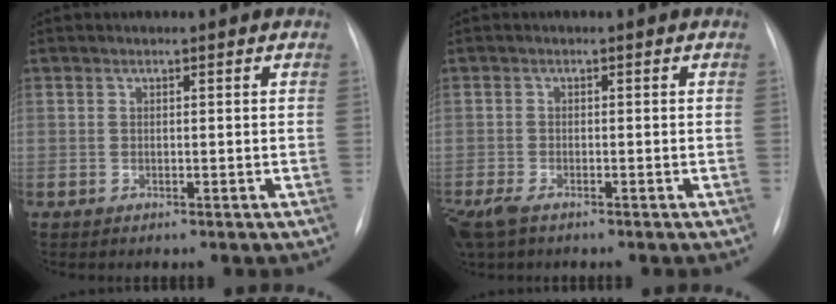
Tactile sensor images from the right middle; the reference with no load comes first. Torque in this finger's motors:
{"motor_torque": [0.96, -1.05, 0.29, 0.11]}